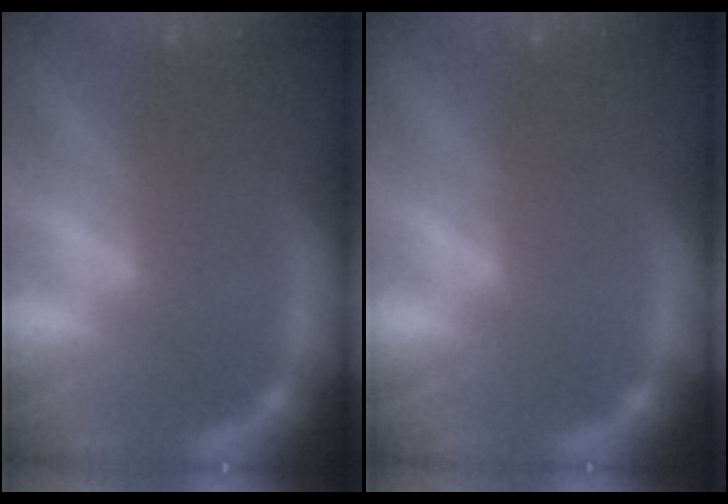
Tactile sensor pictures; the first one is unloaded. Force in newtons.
{"total": 0.0}